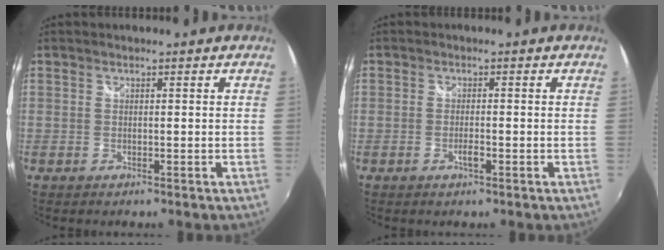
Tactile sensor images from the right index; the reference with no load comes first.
{"total": 1.6, "force": [-0.7, 0.4, 1.4], "torque": [-0.027, 0.001, -0.012]}